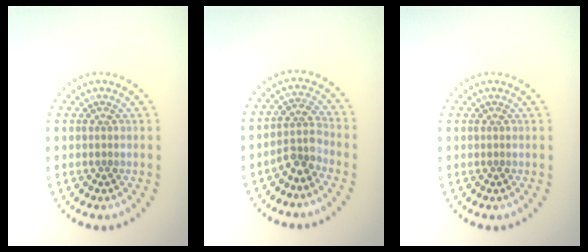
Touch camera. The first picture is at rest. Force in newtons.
{"total": 2.8, "press": 2.1, "slide": 1.8}
{"total": 0.0}